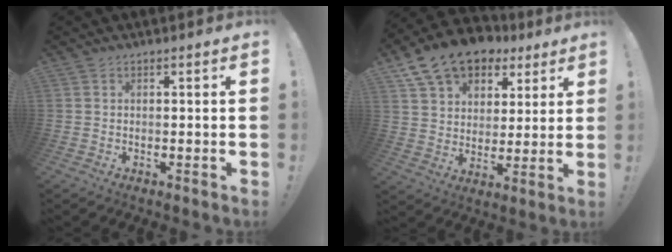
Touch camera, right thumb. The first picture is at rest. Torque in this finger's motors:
{"motor_torque": [-0.03, 0.63, -0.16, 0.40, 0.57]}